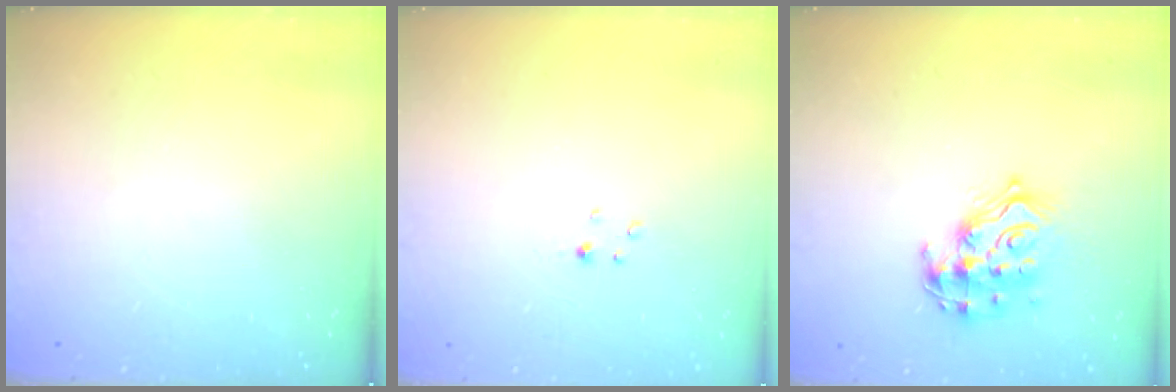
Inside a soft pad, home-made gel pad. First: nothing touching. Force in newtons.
{"total": 1.4, "press": 1.3, "slide": 0.2}
{"total": 13.9, "press": 13.9, "slide": 1.1}